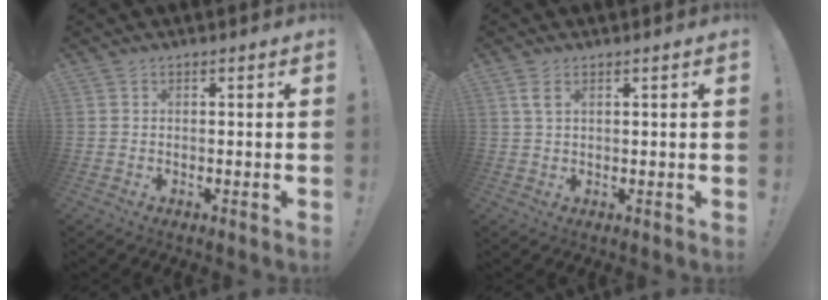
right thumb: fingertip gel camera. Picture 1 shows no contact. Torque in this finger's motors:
{"motor_torque": [0.12, 0.07, 0.19, -0.11, 0.08]}